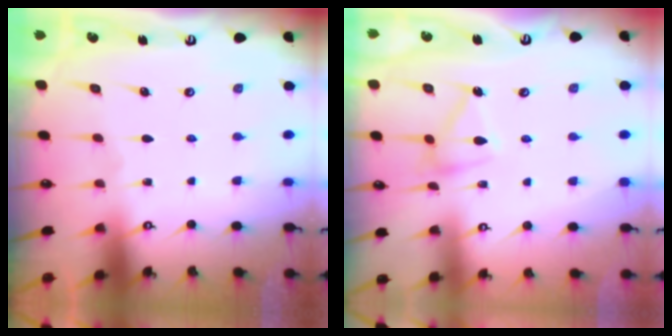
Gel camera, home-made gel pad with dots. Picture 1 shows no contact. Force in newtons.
{"total": 11.6, "press": 11.6, "slide": 0.4}